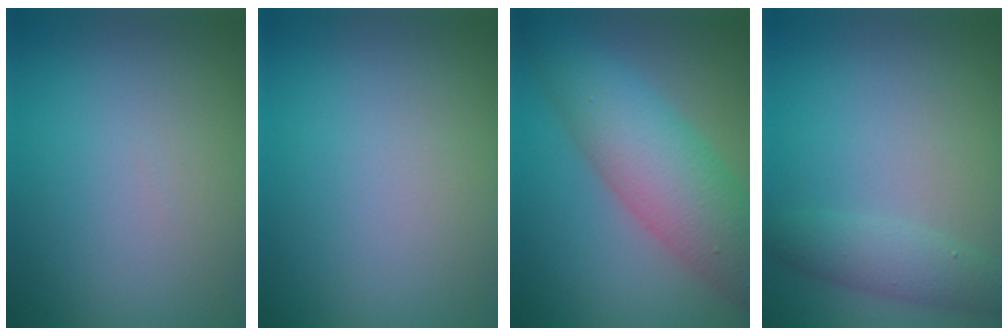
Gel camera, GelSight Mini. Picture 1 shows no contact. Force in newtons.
{"total": 0.0}
{"total": 7.5, "press": 7.5, "slide": 0.2}
{"total": 2.7, "press": 2.7, "slide": 0.1}